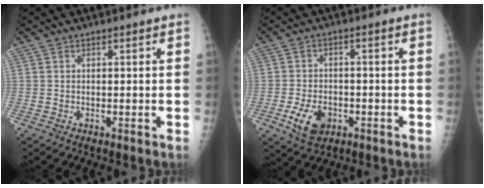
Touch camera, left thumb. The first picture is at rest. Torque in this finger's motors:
{"motor_torque": [-0.37, 0.72, 0.68, 0.33, 0.08]}